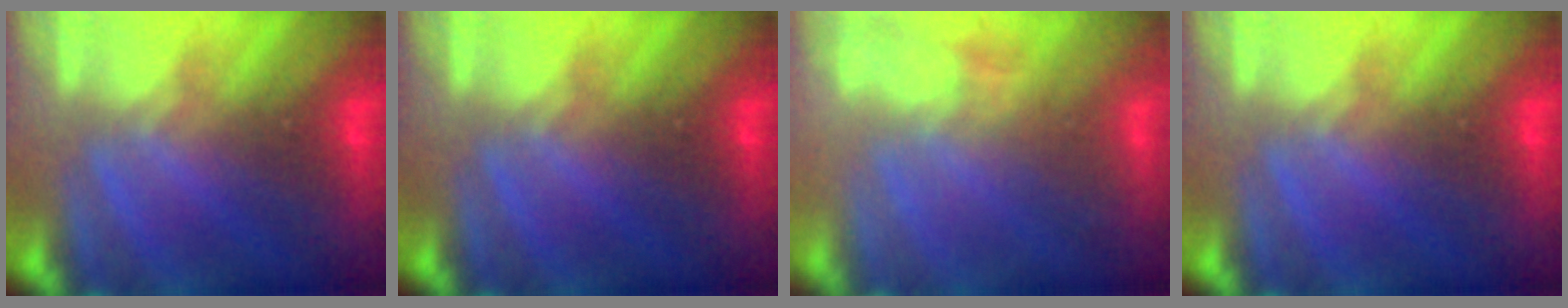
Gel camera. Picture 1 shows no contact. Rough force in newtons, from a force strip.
{"total": 0.0}
{"total": 2.8}
{"total": 0.0}